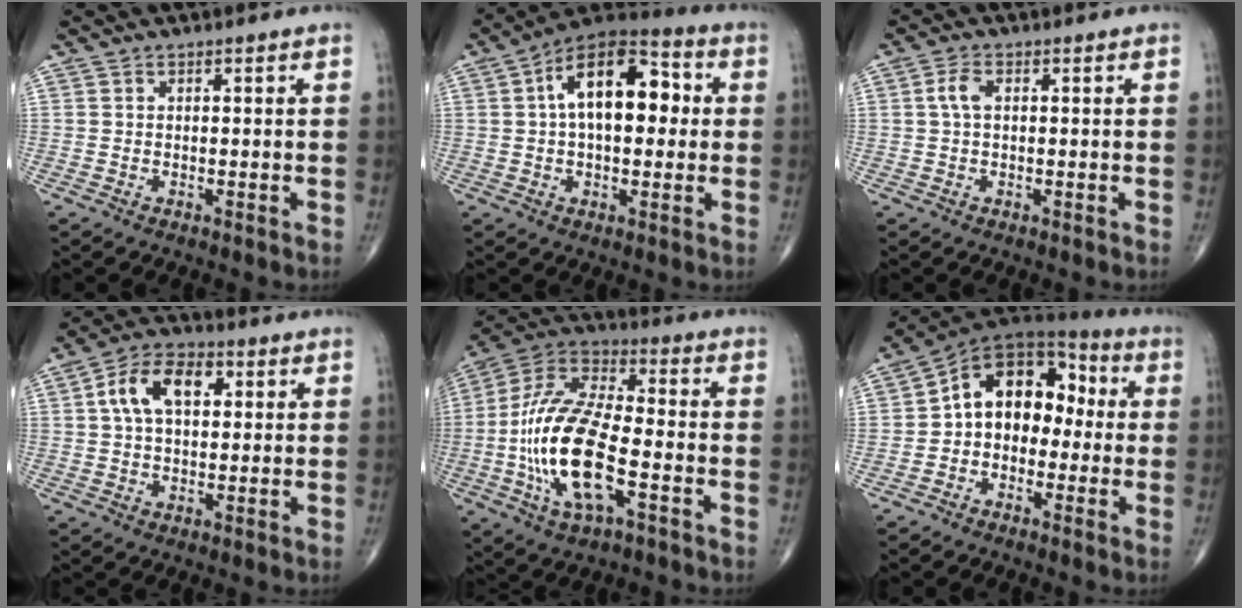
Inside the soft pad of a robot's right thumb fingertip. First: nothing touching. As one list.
[{"total": 16.0, "force": [2.6, 8.6, 13.2], "torque": [-0.190, 0.034, 0.031]}, {"total": 2.8, "force": [0.4, 1.4, 2.3], "torque": [-0.053, 0.008, 0.006]}, {"total": 10.4, "force": [2.6, 6.2, 8.0], "torque": [-0.132, 0.020, 0.038]}, {"total": 20.1, "force": [-4.8, 8.1, 17.7], "torque": [-0.363, 0.027, -0.088]}, {"total": 13.6, "force": [-0.2, 9.7, 9.5], "torque": [-0.106, 0.054, -0.020]}]